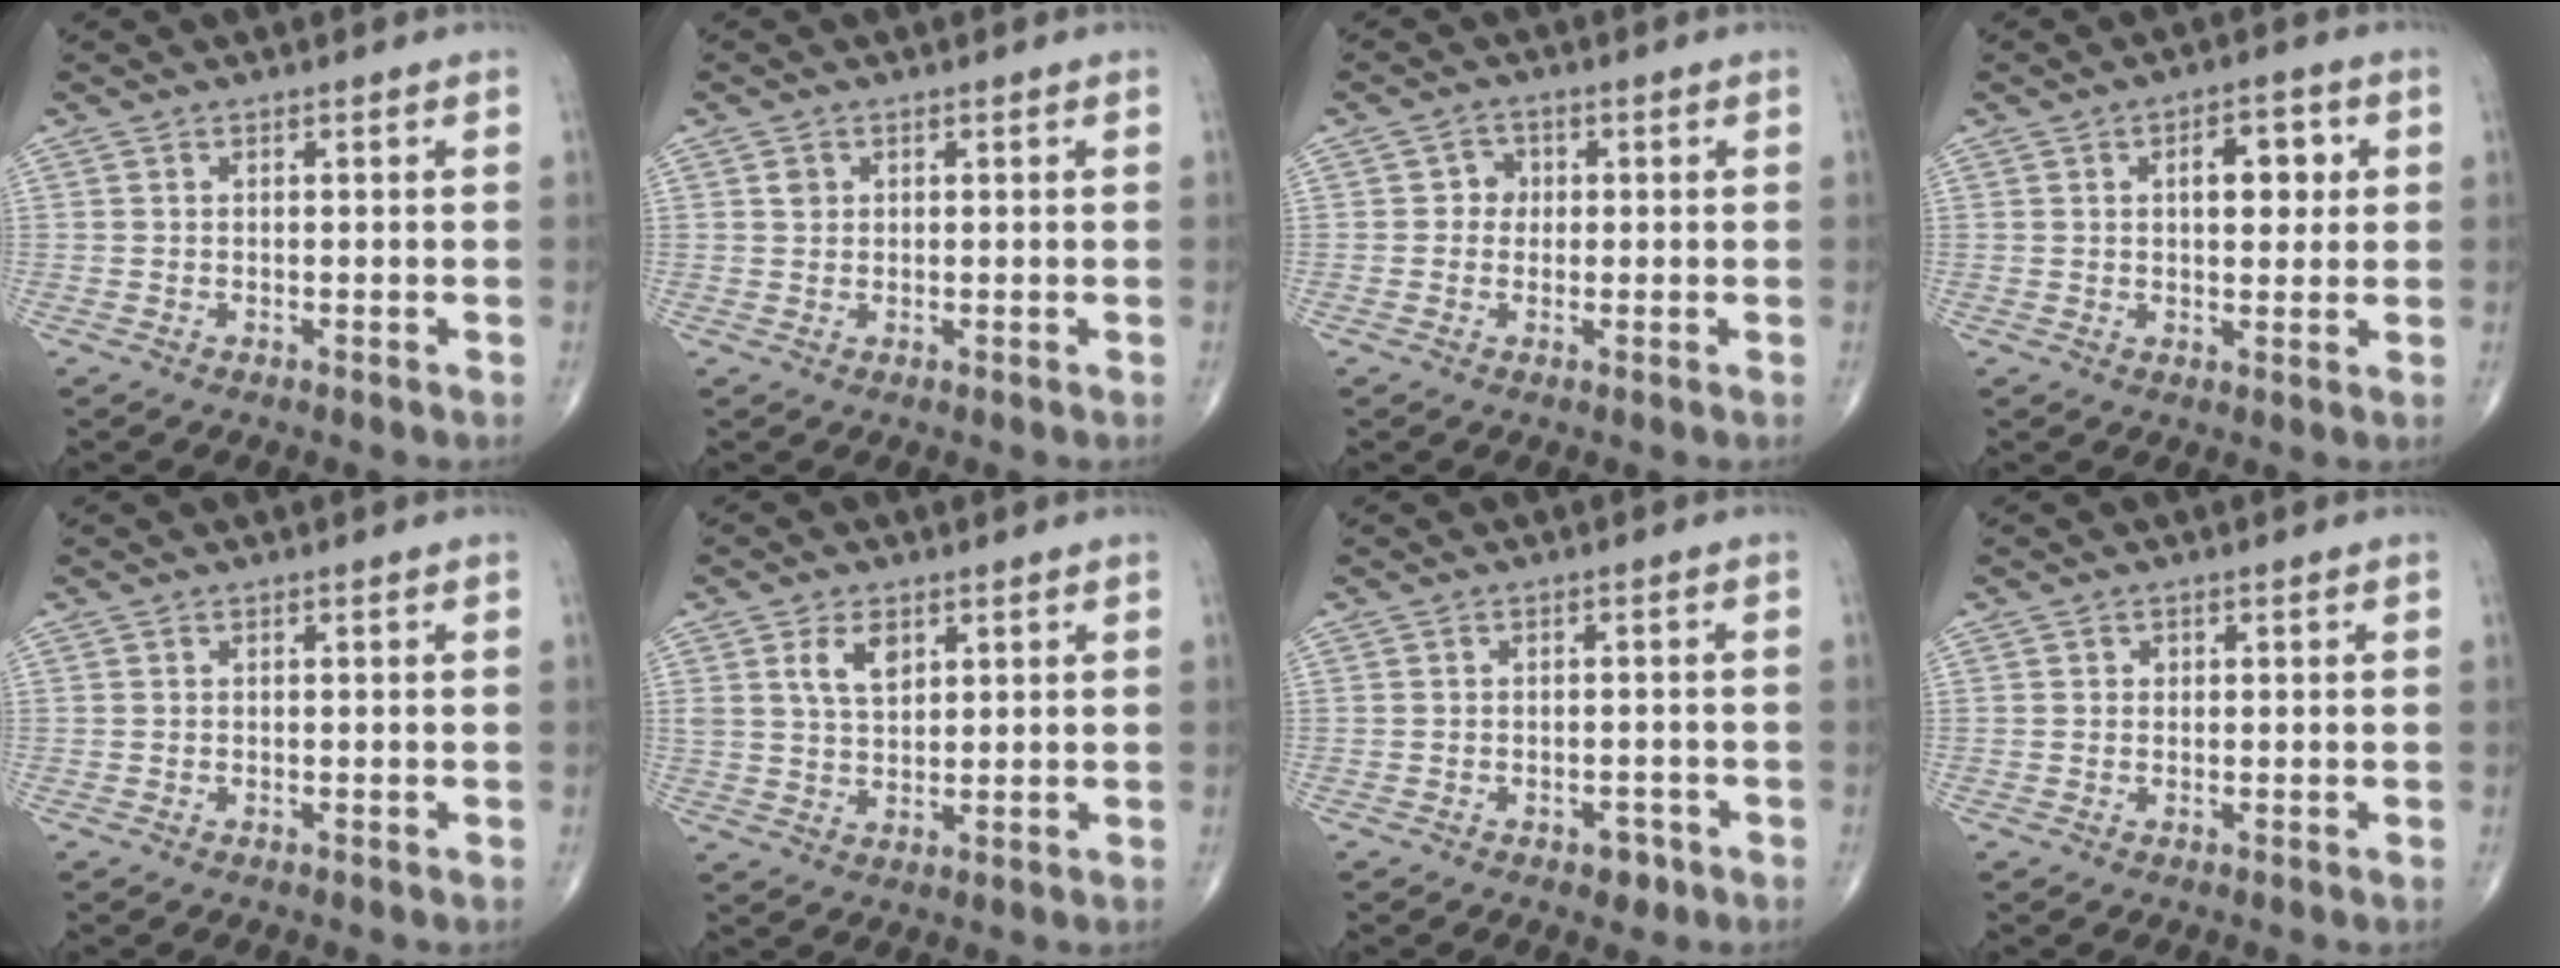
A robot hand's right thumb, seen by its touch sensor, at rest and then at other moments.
{"total": 1.4, "force": [0.5, 1.2, 0.5], "torque": [-0.003, -0.001, 0.007]}
{"total": 2.8, "force": [0.2, 2.6, 1.0], "torque": [0.005, 0.008, -0.005]}
{"total": 7.3, "force": [1.8, 3.9, 6.0], "torque": [-0.057, 0.002, 0.024]}
{"total": 0.0}
{"total": 5.4, "force": [2.4, 3.1, 3.7], "torque": [-0.055, -0.013, 0.049]}
{"total": 2.6, "force": [-1.6, 1.6, 1.4], "torque": [-0.005, 0.008, -0.018]}
{"total": 0.7, "force": [0.1, 0.6, 0.1], "torque": [0.003, 0.002, 0.001]}